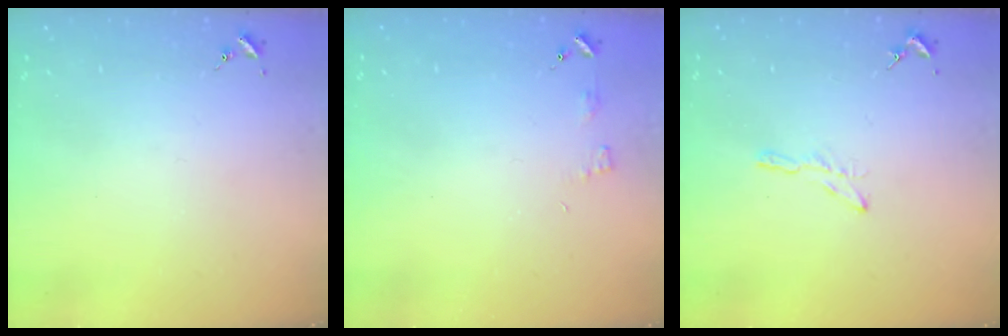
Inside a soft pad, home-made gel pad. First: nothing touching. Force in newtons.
{"total": 3.8, "press": 3.8, "slide": 0.3}
{"total": 3.5, "press": 3.5, "slide": 0.4}